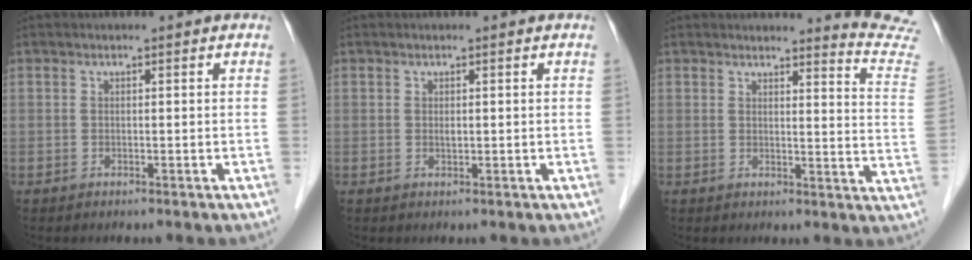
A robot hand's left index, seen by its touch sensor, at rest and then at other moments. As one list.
[{"total": 0.5, "force": [0.1, 0.2, 0.5], "torque": [-0.010, 0.000, 0.002]}, {"total": 9.8, "force": [9.7, -1.5, 0.1], "torque": [-0.002, -0.118, 0.084]}]